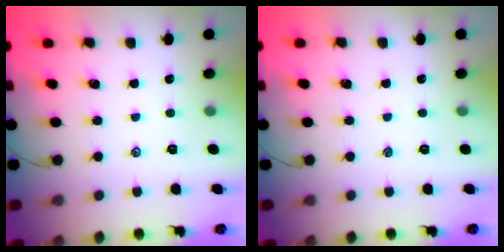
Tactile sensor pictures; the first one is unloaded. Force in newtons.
{"total": 0.0}